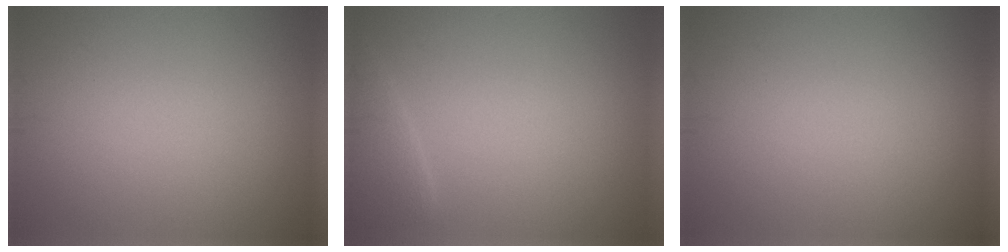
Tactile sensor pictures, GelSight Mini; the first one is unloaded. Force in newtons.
{"total": 2.4, "press": 2.4, "slide": 0.0}
{"total": 0.0}